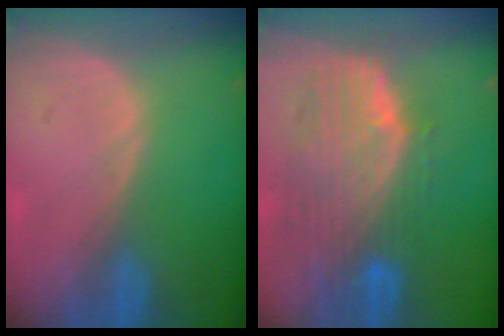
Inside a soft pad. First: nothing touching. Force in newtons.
{"total": 10.4, "press": 9.1, "slide": 5.0}